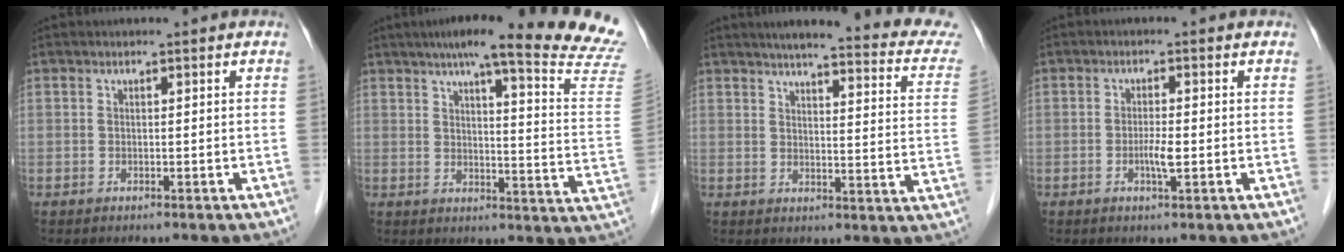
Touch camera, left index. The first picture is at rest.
{"total": 22.9, "force": [19.9, -0.8, 11.3], "torque": [-0.149, -0.064, 0.230]}
{"total": 21.3, "force": [18.8, 1.9, 9.8], "torque": [-0.114, -0.035, 0.209]}
{"total": 2.4, "force": [-0.6, 0.2, 2.3], "torque": [-0.045, -0.002, -0.012]}